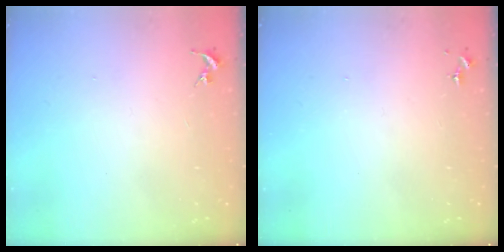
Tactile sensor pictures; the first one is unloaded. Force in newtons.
{"total": 0.0}